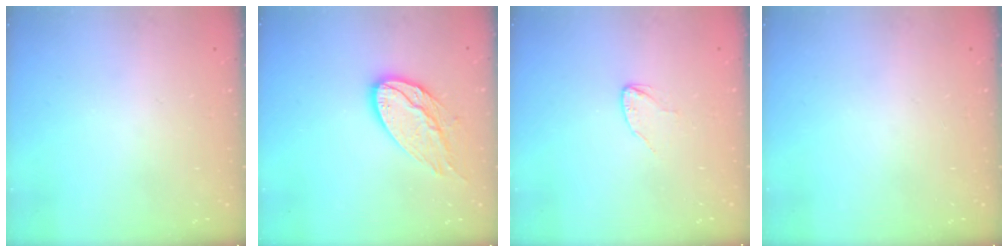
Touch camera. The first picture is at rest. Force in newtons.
{"total": 12.9, "press": 12.9, "slide": 1.0}
{"total": 2.7, "press": 2.7, "slide": 0.2}
{"total": 0.0}